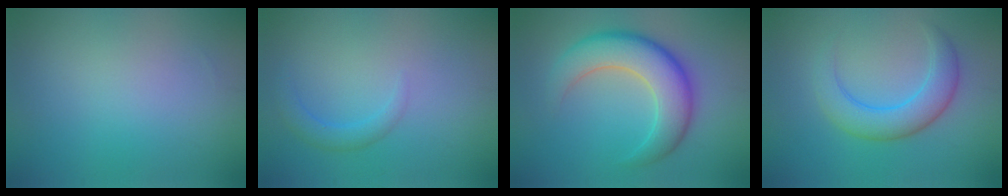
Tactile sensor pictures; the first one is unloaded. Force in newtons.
{"total": 1.7, "press": 1.7, "slide": 0.2}
{"total": 7.0, "press": 6.9, "slide": 0.5}
{"total": 4.3, "press": 4.3, "slide": 0.2}